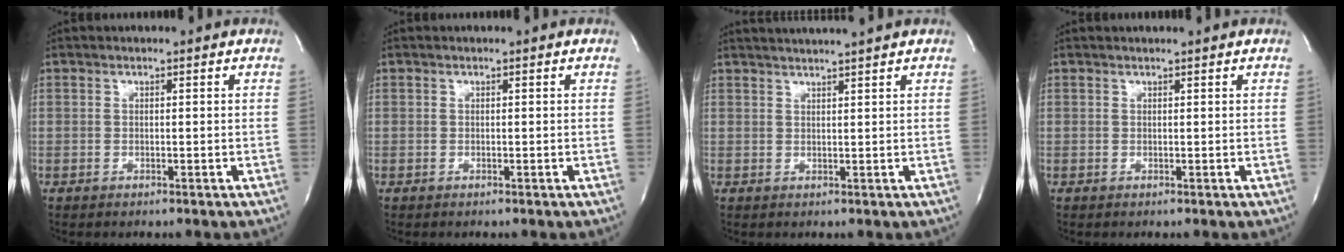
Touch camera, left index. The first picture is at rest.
{"total": 0.0}
{"total": 5.7, "force": [5.1, -1.3, 2.1], "torque": [-0.030, 0.014, 0.072]}
{"total": 1.5, "force": [1.4, -0.1, 0.5], "torque": [-0.009, 0.010, 0.020]}